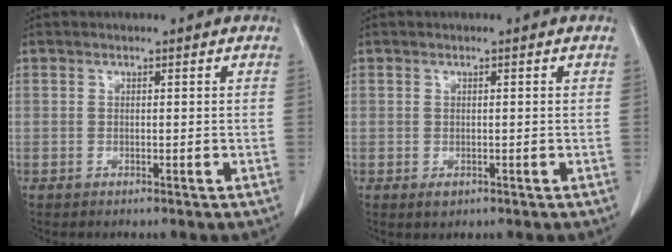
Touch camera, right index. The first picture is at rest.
{"total": 1.2, "force": [-0.5, 0.9, 0.7], "torque": [-0.009, 0.000, -0.003]}